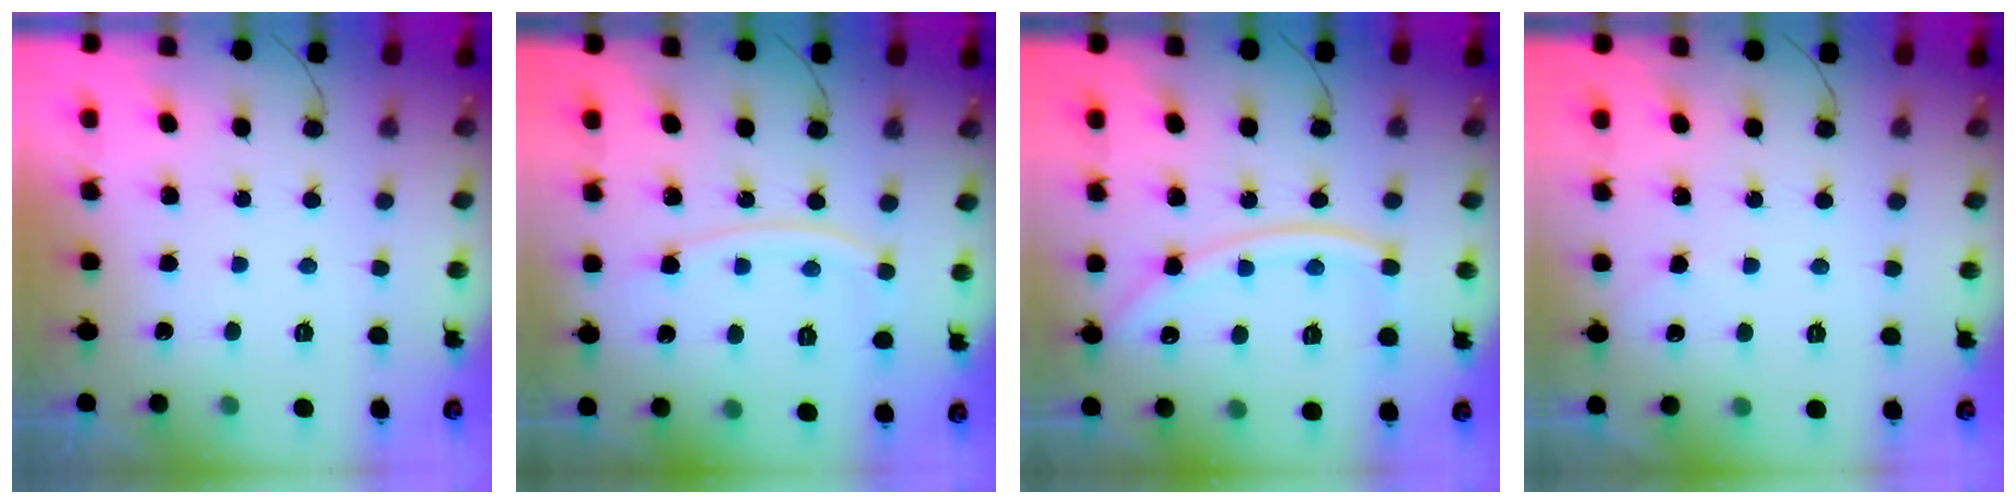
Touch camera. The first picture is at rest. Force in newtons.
{"total": 8.9, "press": 8.8, "slide": 1.1}
{"total": 11.8, "press": 11.8, "slide": 1.3}
{"total": 1.3, "press": 1.3, "slide": 0.2}